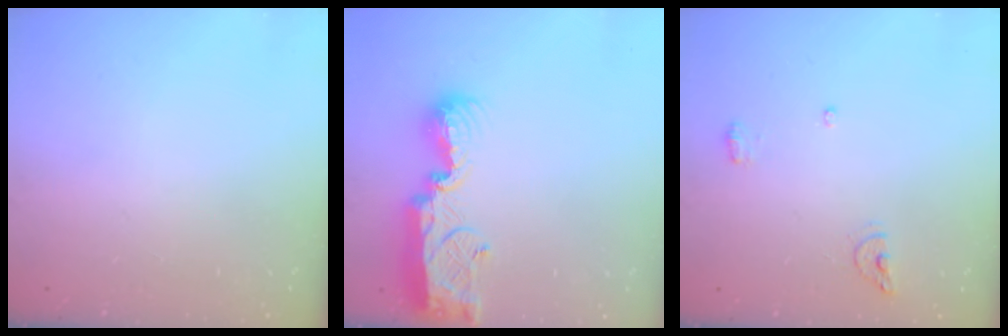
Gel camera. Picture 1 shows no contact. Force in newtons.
{"total": 13.5, "press": 13.5, "slide": 0.6}
{"total": 6.2, "press": 6.0, "slide": 1.4}